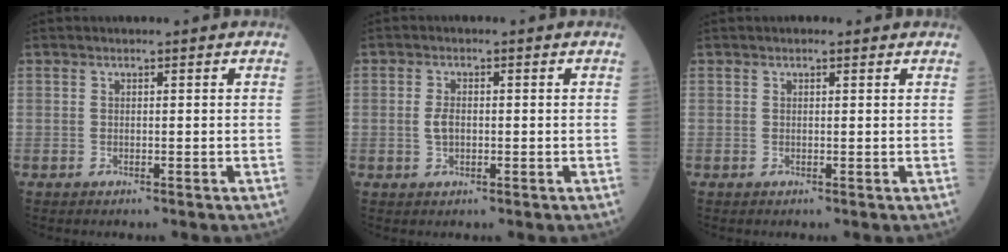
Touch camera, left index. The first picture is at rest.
{"total": 2.3, "force": [-0.3, 1.3, 1.9], "torque": [-0.043, 0.002, -0.008]}
{"total": 0.6, "force": [0.4, 0.3, 0.4], "torque": [-0.013, 0.001, 0.003]}